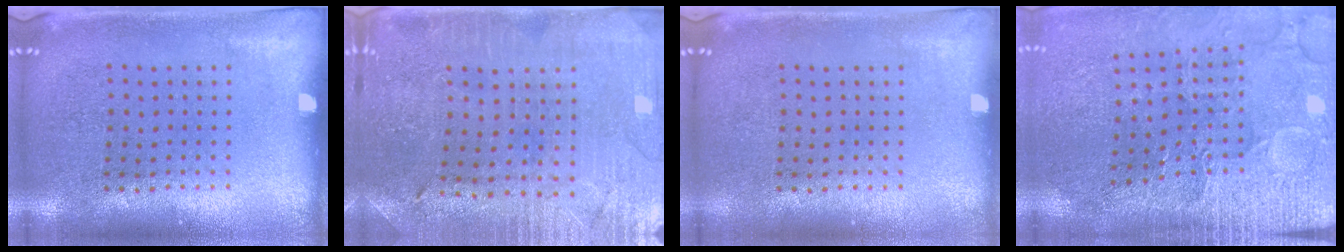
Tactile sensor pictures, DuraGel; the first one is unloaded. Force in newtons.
{"total": 1.0, "press": 0.9, "slide": 0.2}
{"total": 0.0}
{"total": 3.5, "press": 3.4, "slide": 0.7}